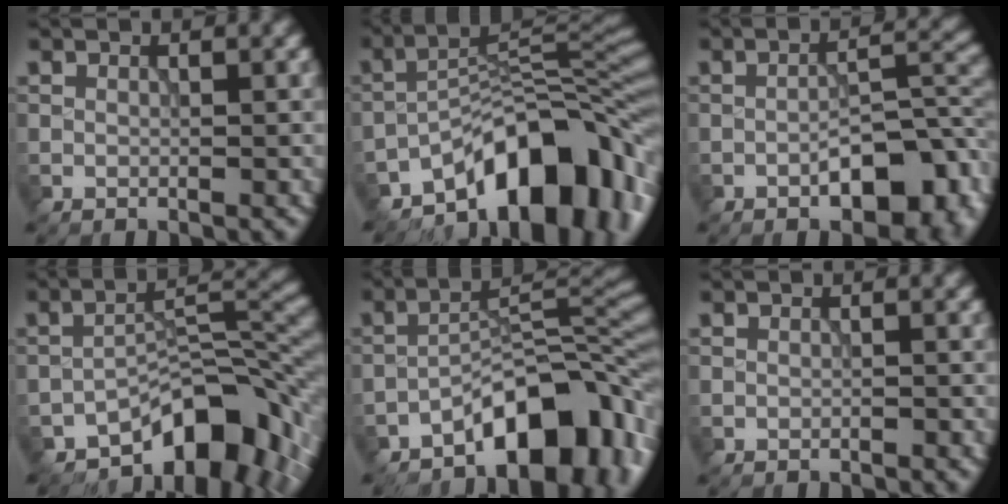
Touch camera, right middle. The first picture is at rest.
{"total": 13.6, "force": [-8.1, 5.5, 9.4], "torque": [-0.127, 0.013, -0.140]}
{"total": 7.6, "force": [-3.1, 3.0, 6.3], "torque": [-0.083, 0.014, -0.050]}
{"total": 10.2, "force": [-6.5, 4.2, 6.6], "torque": [-0.077, 0.010, -0.120]}
{"total": 9.8, "force": [-5.8, 4.2, 6.7], "torque": [-0.074, 0.012, -0.106]}
{"total": 0.5, "force": [-0.5, 0.1, 0.2], "torque": [-0.002, 0.002, -0.010]}